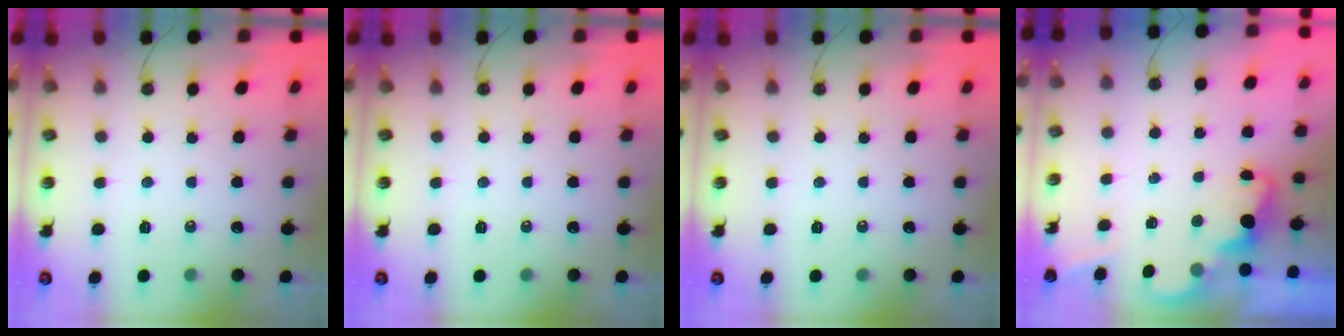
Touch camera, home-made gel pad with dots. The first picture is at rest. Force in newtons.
{"total": 0.0}
{"total": 0.0}
{"total": 2.3, "press": 2.2, "slide": 0.5}